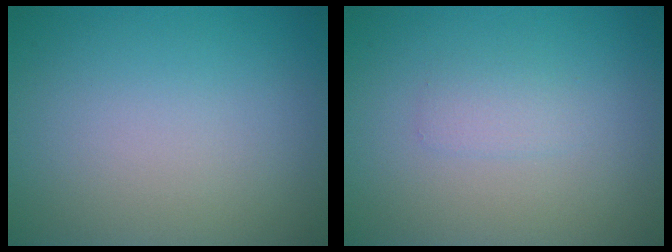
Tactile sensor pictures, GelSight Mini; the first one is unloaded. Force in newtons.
{"total": 1.2, "press": 1.2, "slide": 0.0}